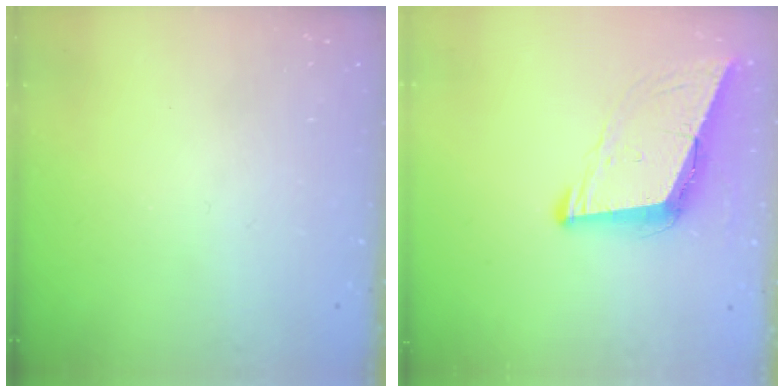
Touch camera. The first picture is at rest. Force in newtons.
{"total": 9.0, "press": 8.2, "slide": 3.7}